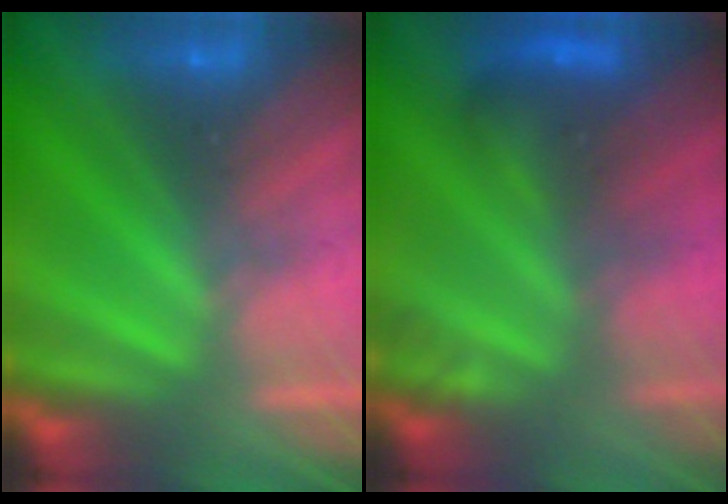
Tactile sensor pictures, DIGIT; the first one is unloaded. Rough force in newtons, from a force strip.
{"total": 2.9}